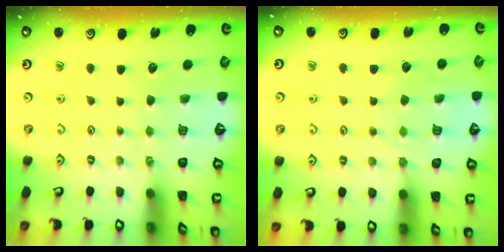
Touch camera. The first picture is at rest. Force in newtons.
{"total": 6.5, "press": 6.5, "slide": 0.8}